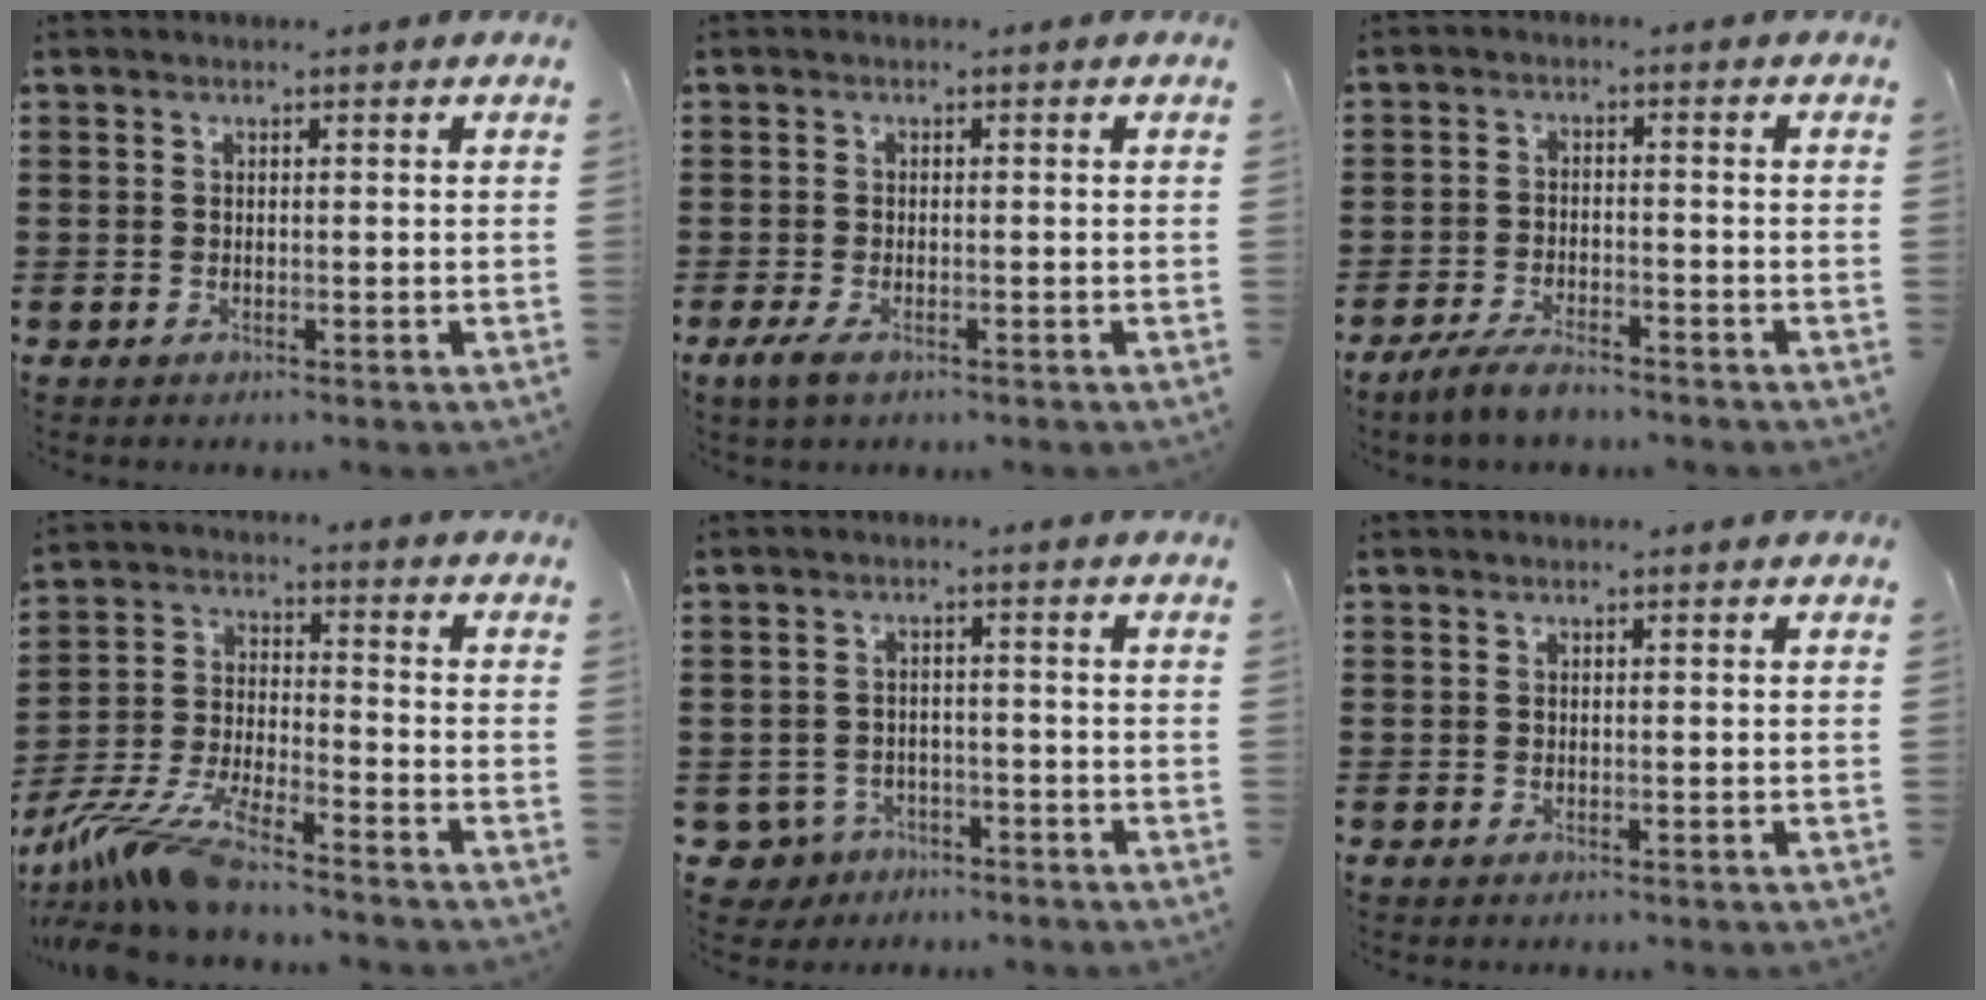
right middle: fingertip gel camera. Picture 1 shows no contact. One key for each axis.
{"total": 2.1, "fx": -1.1, "fy": 0.9, "fz": 1.5, "tx": -0.036, "ty": -0.001, "tz": -0.024}
{"total": 4.3, "fx": -3.7, "fy": 0.9, "fz": 1.8, "tx": -0.045, "ty": 0.000, "tz": -0.076}
{"total": 10.2, "fx": -8.9, "fy": 0.6, "fz": 5.0, "tx": -0.121, "ty": -0.003, "tz": -0.182}
{"total": 3.3, "fx": -2.8, "fy": 1.8, "fz": 0.5, "tx": -0.039, "ty": -0.003, "tz": -0.067}
{"total": 0.0}